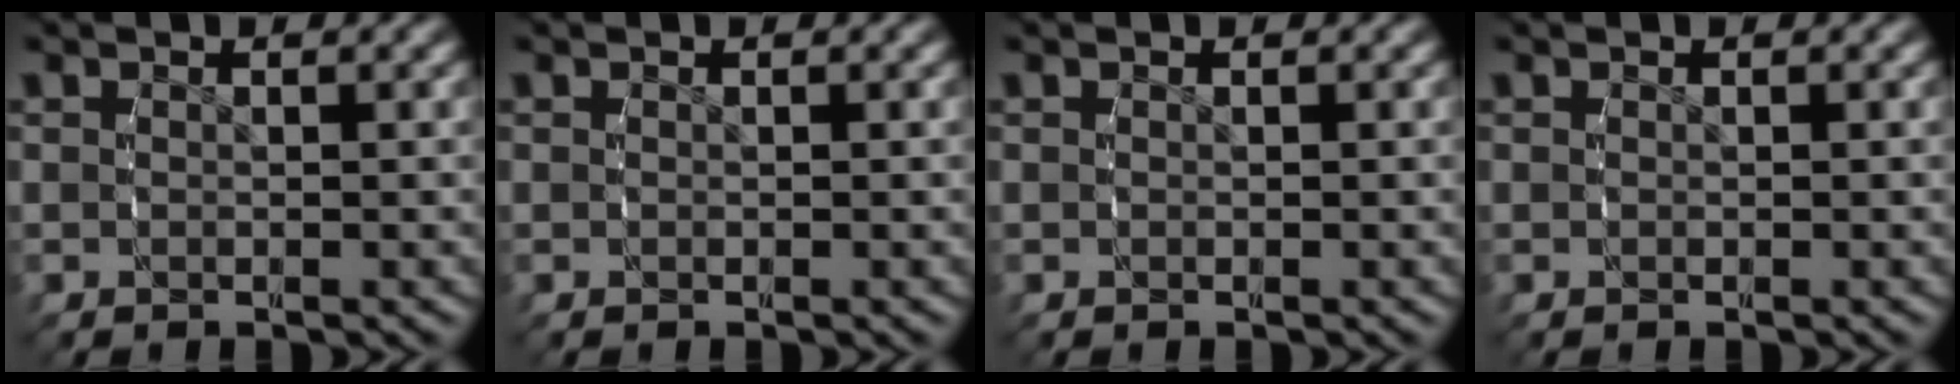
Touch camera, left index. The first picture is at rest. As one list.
[{"total": 0.0}, {"total": 0.0}, {"total": 0.0}]